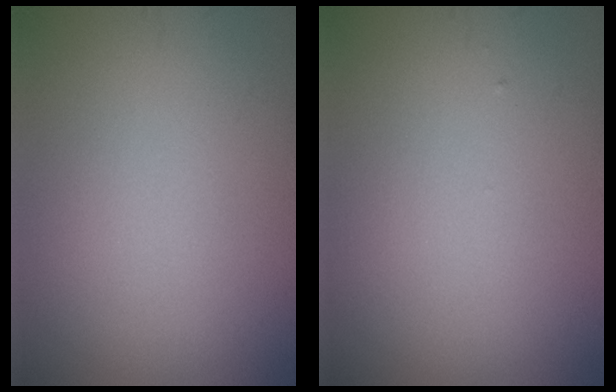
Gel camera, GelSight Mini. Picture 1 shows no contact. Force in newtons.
{"total": 0.0}